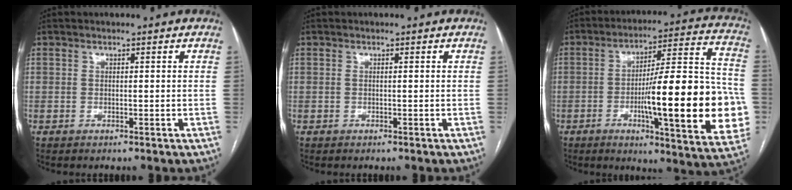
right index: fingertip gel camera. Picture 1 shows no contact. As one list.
[{"total": 0.0}, {"total": 25.0, "force": [-5.0, 3.4, 24.3], "torque": [-0.291, 0.010, -0.066]}]